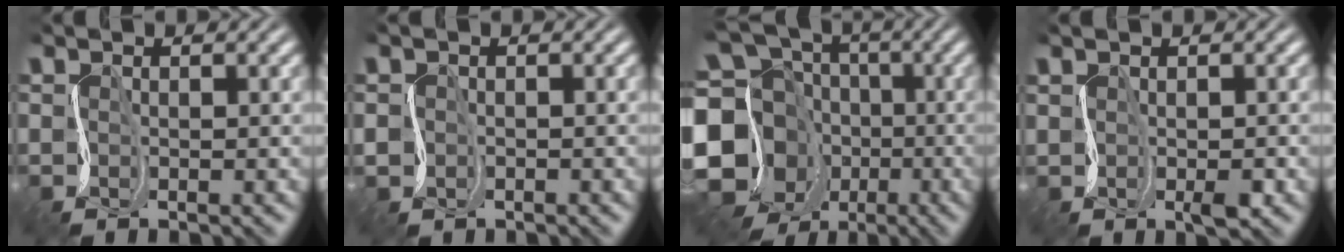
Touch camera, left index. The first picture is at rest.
{"total": 1.2, "force": [-0.5, 1.0, 0.5], "torque": [-0.012, -0.005, -0.010]}
{"total": 15.7, "force": [-5.1, 13.1, 7.2], "torque": [-0.170, 0.010, -0.114]}
{"total": 2.4, "force": [-0.5, 1.0, 2.1], "torque": [-0.041, -0.003, -0.005]}